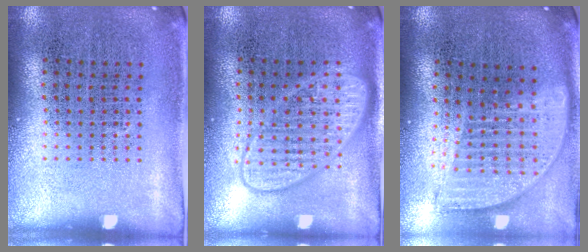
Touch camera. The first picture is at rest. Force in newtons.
{"total": 2.6, "press": 2.6, "slide": 0.4}
{"total": 1.8, "press": 1.5, "slide": 1.0}